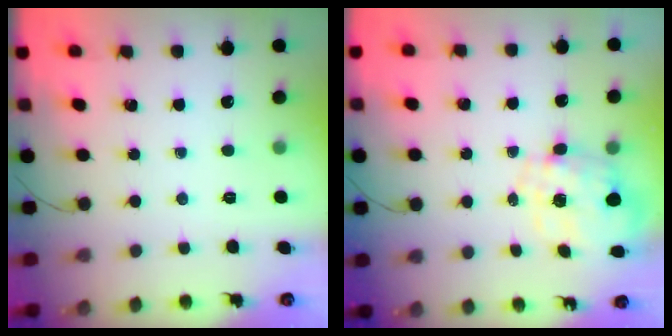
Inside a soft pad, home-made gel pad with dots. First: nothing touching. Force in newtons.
{"total": 2.3, "press": 2.0, "slide": 1.2}